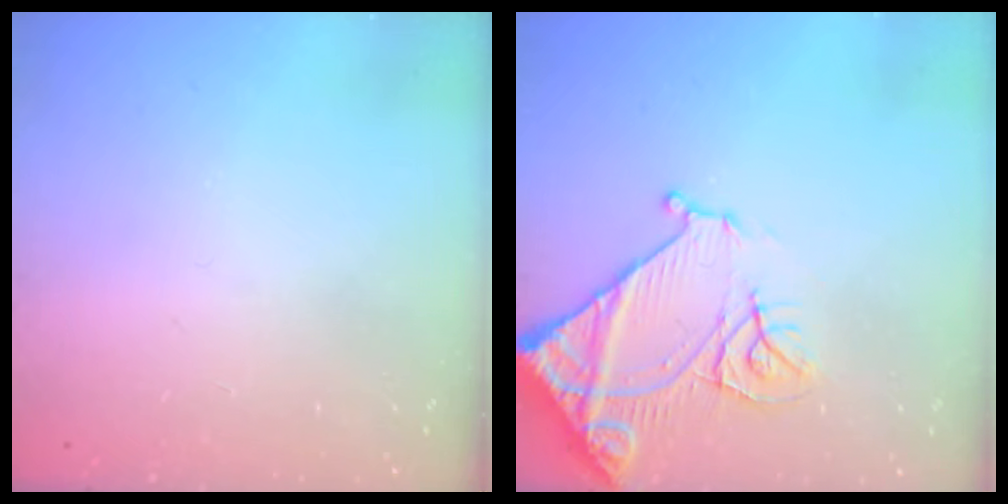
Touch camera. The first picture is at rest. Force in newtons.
{"total": 14.4, "press": 14.3, "slide": 1.7}